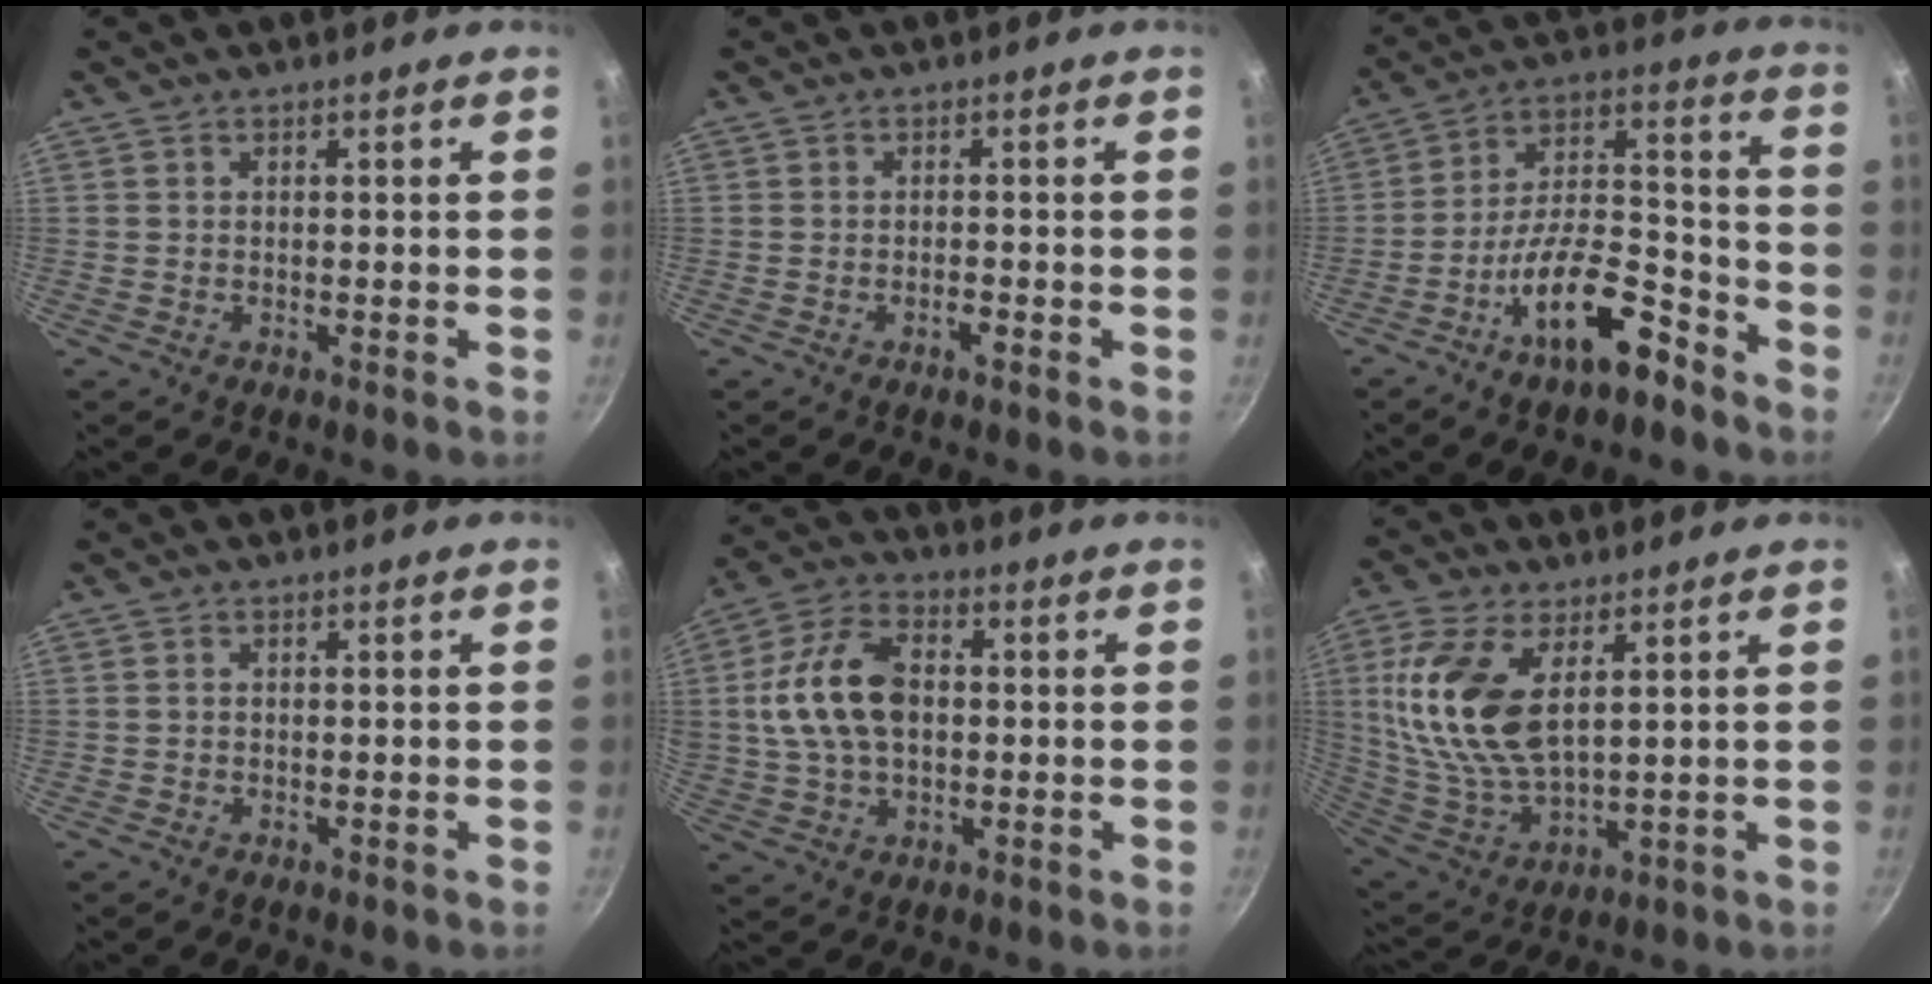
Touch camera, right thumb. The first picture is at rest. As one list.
[{"total": 1.2, "force": [-0.8, 0.3, 0.9], "torque": [-0.019, 0.007, -0.016]}, {"total": 15.6, "force": [-9.5, 6.0, 10.9], "torque": [-0.156, 0.083, -0.168]}, {"total": 0.7, "force": [0.0, 0.6, 0.4], "torque": [-0.006, 0.004, 0.001]}, {"total": 14.5, "force": [1.2, 9.3, 11.1], "torque": [-0.199, 0.020, 0.015]}, {"total": 17.1, "force": [4.9, 8.8, 13.9], "torque": [-0.279, -0.020, 0.106]}]